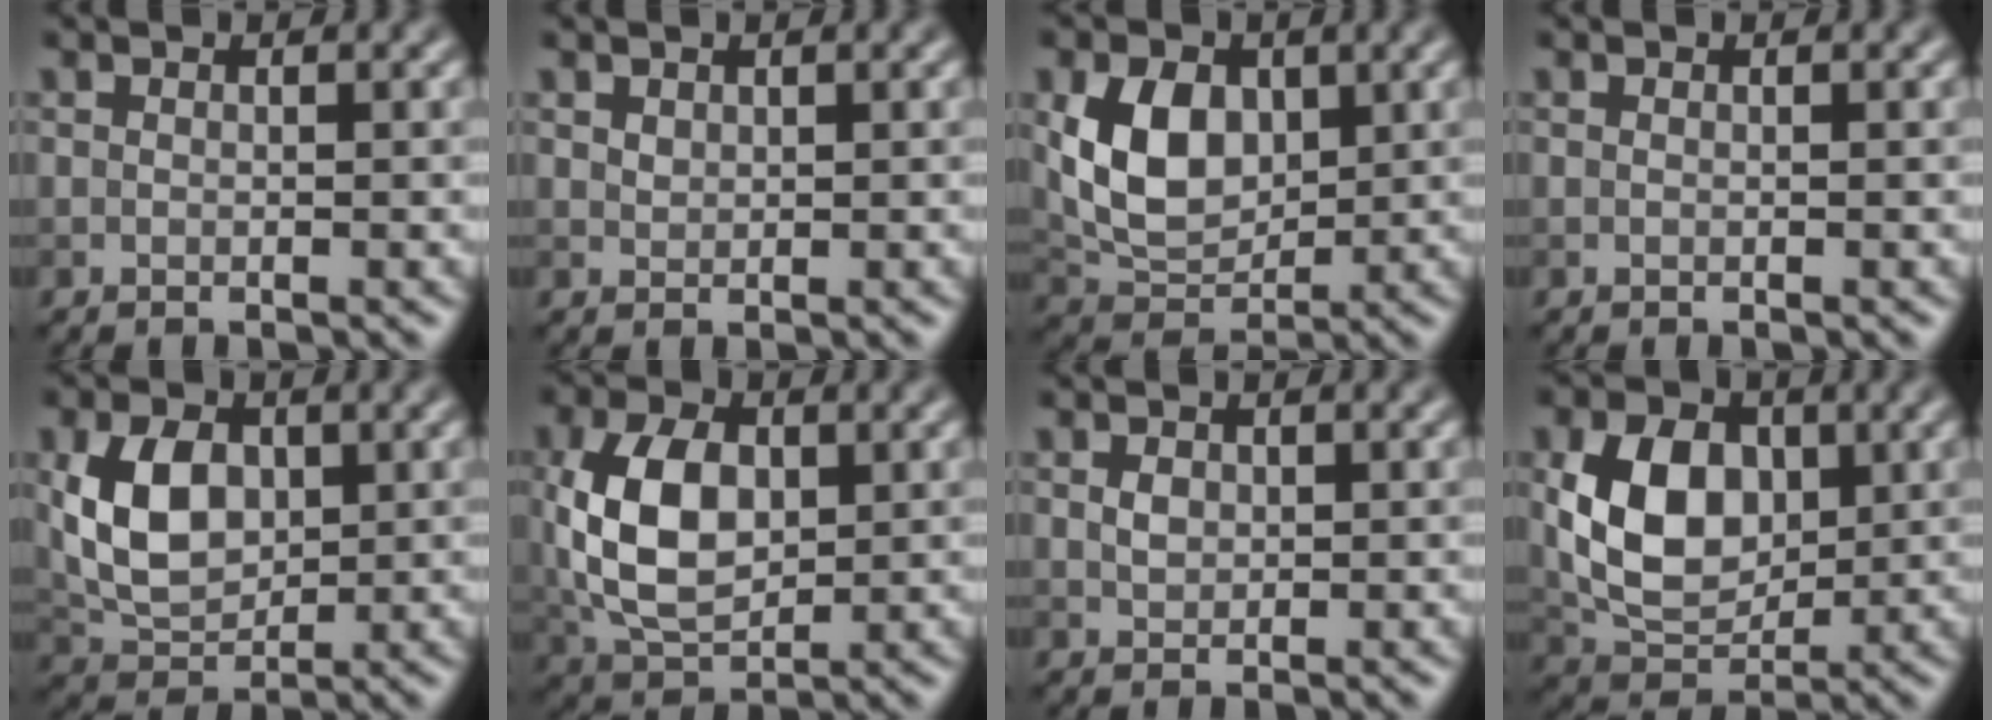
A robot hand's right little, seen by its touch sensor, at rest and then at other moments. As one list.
[{"total": 0.7, "force": [0.5, 0.5, 0.2], "torque": [-0.007, -0.002, 0.013]}, {"total": 6.3, "force": [1.1, 4.4, 4.4], "torque": [-0.090, -0.003, 0.025]}, {"total": 0.0}, {"total": 5.9, "force": [0.8, 4.0, 4.2], "torque": [-0.092, 0.001, 0.018]}, {"total": 7.5, "force": [0.7, 4.7, 5.8], "torque": [-0.125, 0.004, 0.013]}, {"total": 1.3, "force": [0.2, 1.0, 0.7], "torque": [-0.015, -0.001, 0.004]}, {"total": 7.3, "force": [0.9, 5.1, 5.1], "torque": [-0.105, -0.002, 0.018]}]